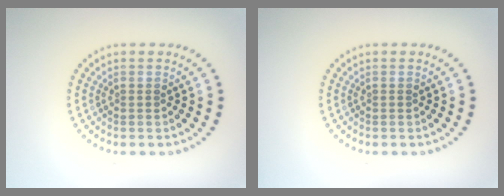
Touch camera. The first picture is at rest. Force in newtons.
{"total": 0.0}